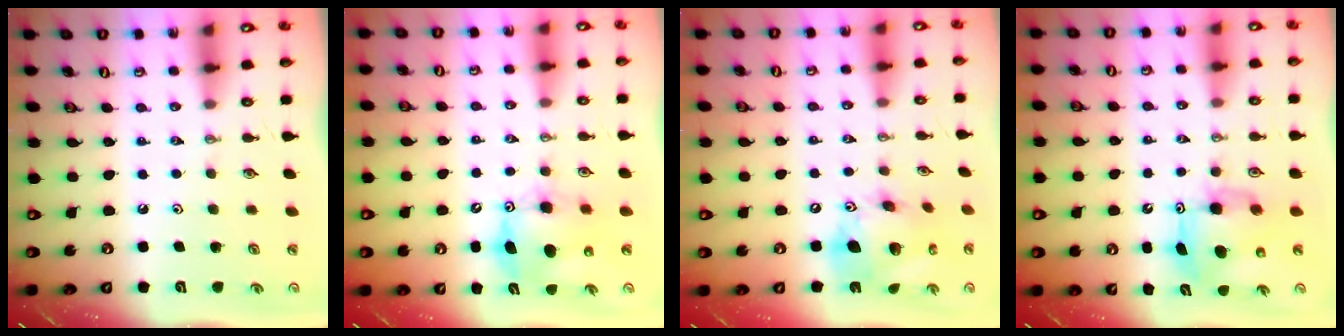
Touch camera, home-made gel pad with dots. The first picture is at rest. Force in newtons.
{"total": 9.1, "press": 9.1, "slide": 0.8}
{"total": 18.1, "press": 17.8, "slide": 3.6}
{"total": 9.1, "press": 9.1, "slide": 0.6}